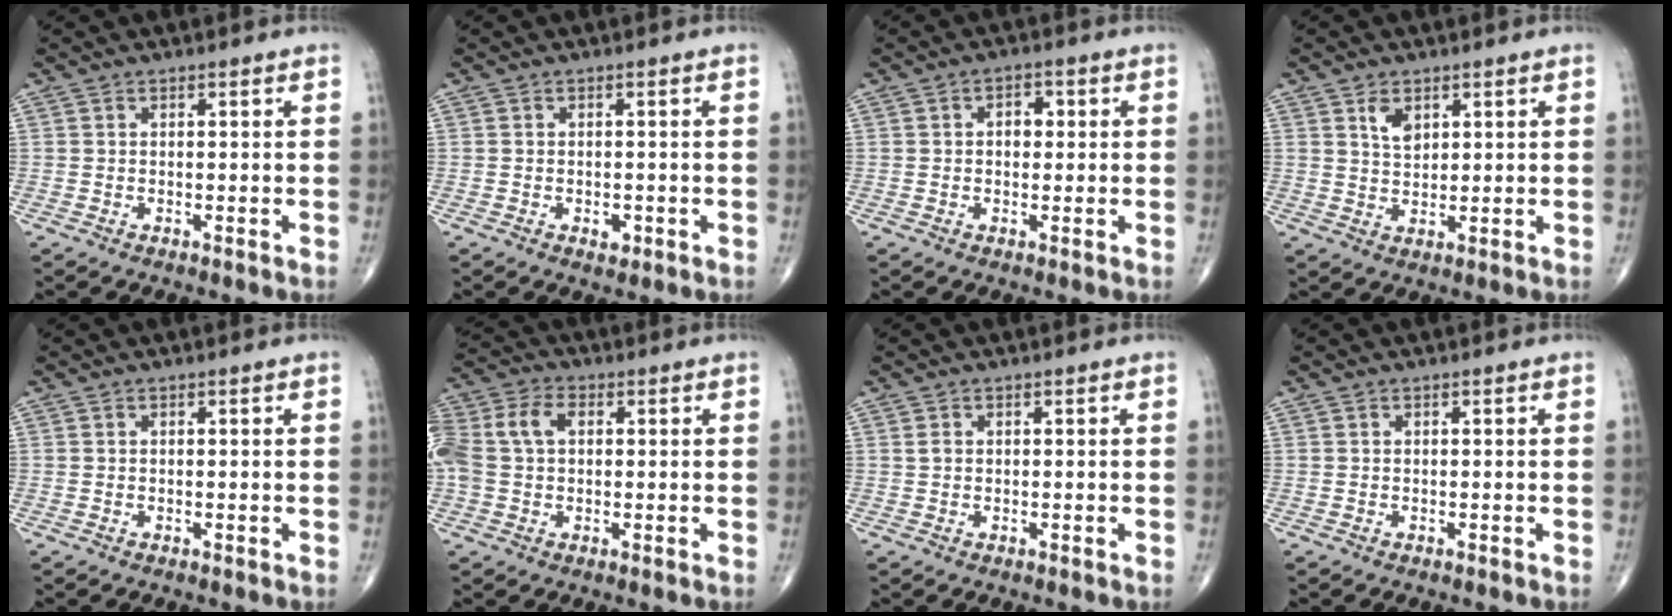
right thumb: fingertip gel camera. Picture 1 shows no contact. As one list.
[{"total": 1.7, "force": [-0.6, 1.2, 1.1], "torque": [-0.008, 0.003, -0.005]}, {"total": 3.2, "force": [0.4, 2.2, 2.3], "torque": [-0.017, 0.007, 0.002]}, {"total": 5.2, "force": [2.3, 2.8, 3.7], "torque": [-0.059, -0.012, 0.048]}, {"total": 0.0}, {"total": 12.5, "force": [2.1, 8.7, 8.8], "torque": [-0.217, 0.031, 0.039]}, {"total": 0.9, "force": [0.2, 0.7, 0.5], "torque": [-0.009, 0.002, 0.004]}, {"total": 0.0}]